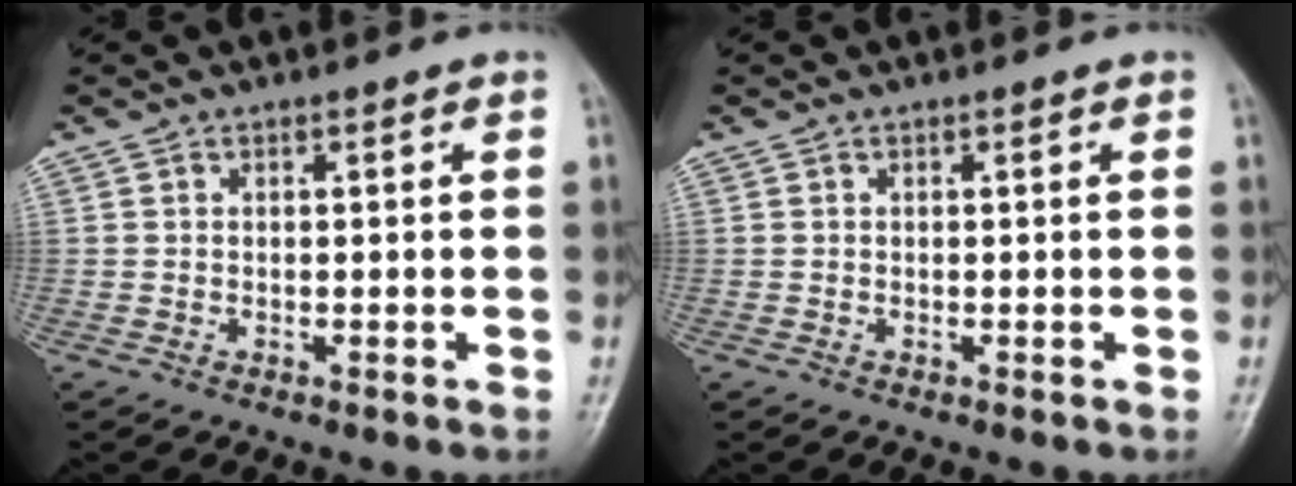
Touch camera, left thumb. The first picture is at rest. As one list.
[{"total": 0.0}]